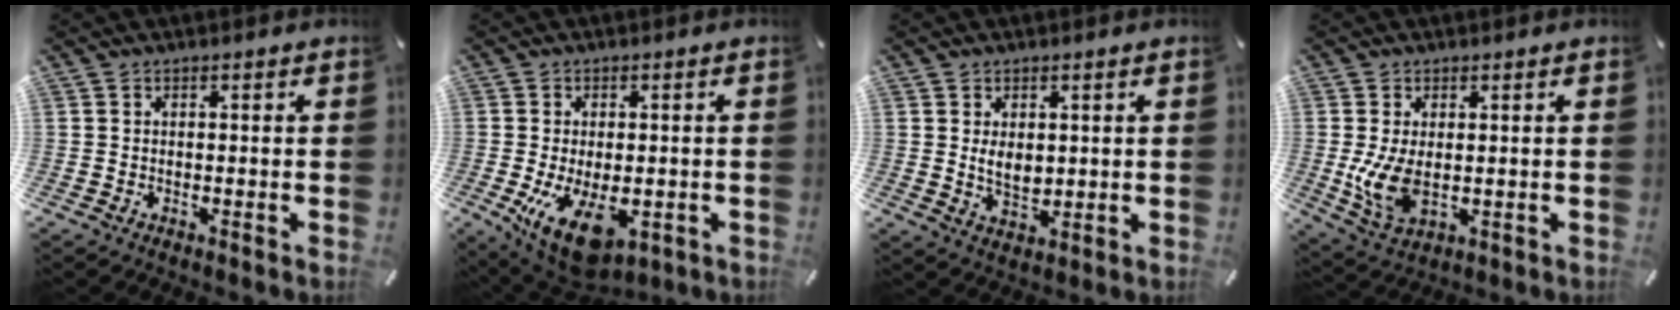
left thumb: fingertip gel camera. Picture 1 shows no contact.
{"total": 11.8, "force": [-3.1, 6.5, 9.3], "torque": [-0.173, -0.004, -0.047]}
{"total": 4.9, "force": [1.2, 3.4, 3.2], "torque": [-0.056, -0.004, 0.018]}
{"total": 8.7, "force": [-0.2, 5.1, 7.0], "torque": [-0.160, -0.014, -0.002]}